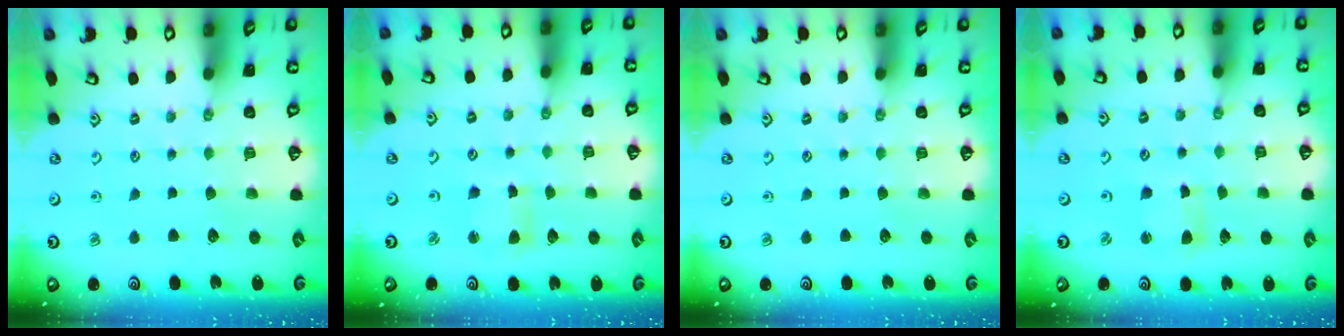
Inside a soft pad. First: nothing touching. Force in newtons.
{"total": 4.1, "press": 4.1, "slide": 0.5}
{"total": 0.0}
{"total": 3.2, "press": 3.2, "slide": 0.3}